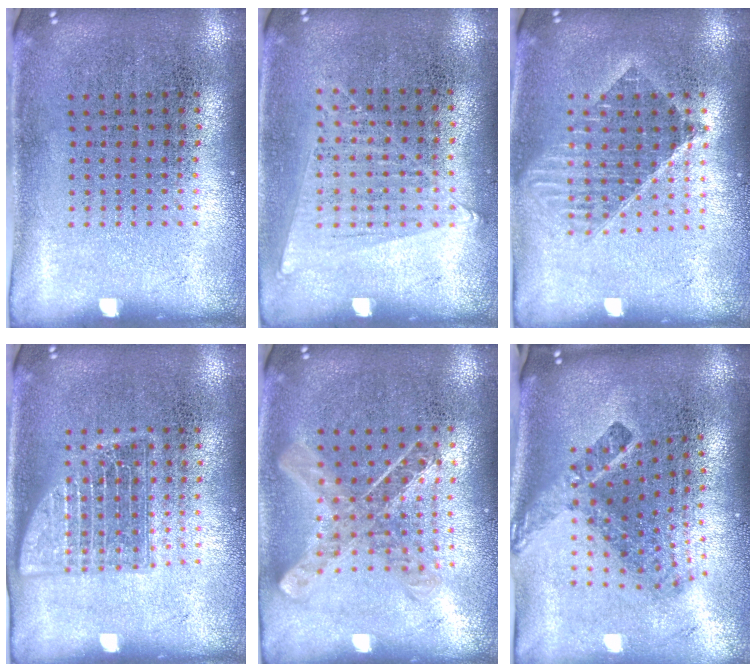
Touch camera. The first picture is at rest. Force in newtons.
{"total": 1.0, "press": 1.0, "slide": 0.4}
{"total": 1.5, "press": 1.3, "slide": 0.8}
{"total": 2.4, "press": 2.3, "slide": 0.5}
{"total": 1.0, "press": 1.0, "slide": 0.1}
{"total": 2.6, "press": 1.6, "slide": 2.1}